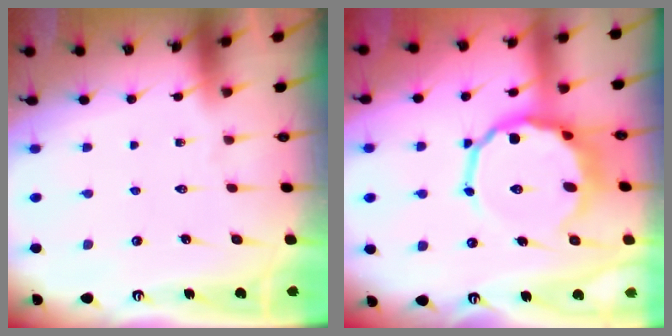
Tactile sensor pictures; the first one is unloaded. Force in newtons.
{"total": 12.4, "press": 11.9, "slide": 3.3}